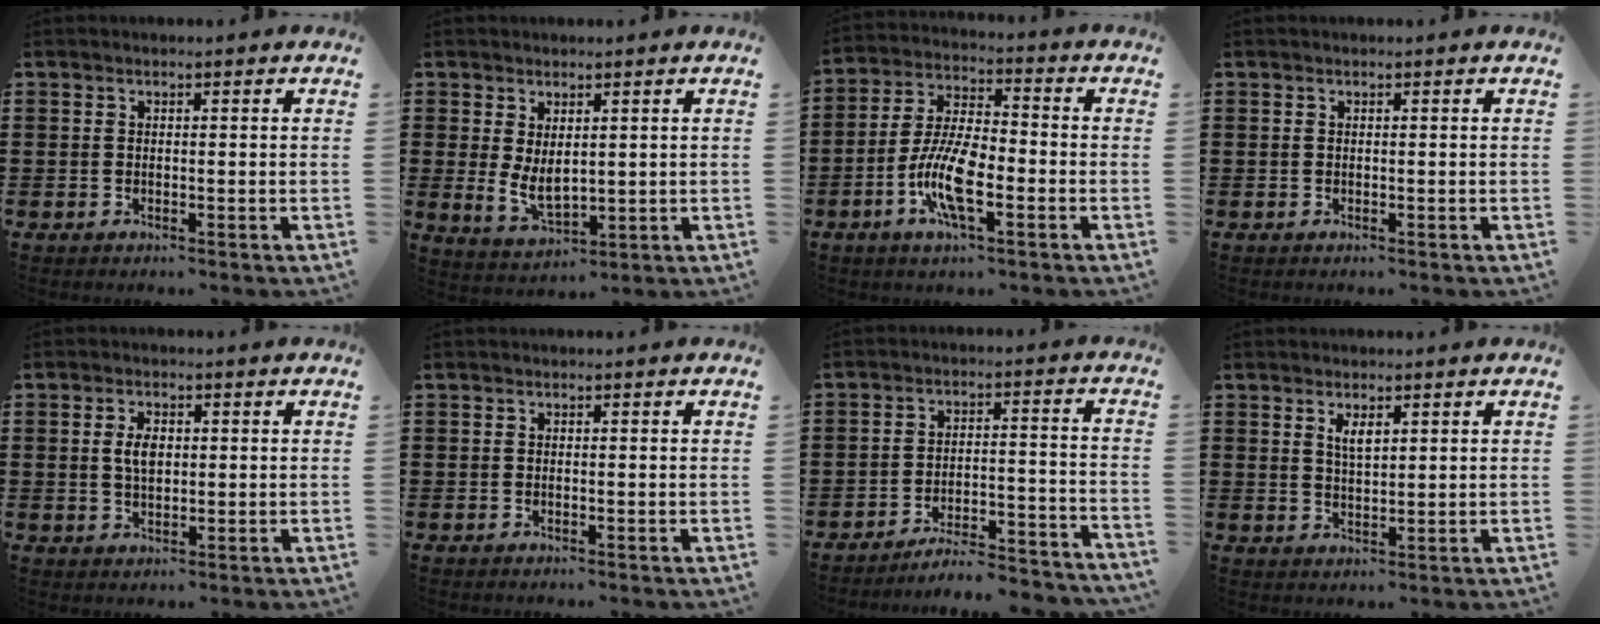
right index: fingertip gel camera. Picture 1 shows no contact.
{"total": 4.3, "force": [0.6, 2.5, 3.5], "torque": [-0.073, 0.000, 0.013]}
{"total": 10.0, "force": [-3.6, 3.1, 8.8], "torque": [-0.196, -0.011, -0.071]}
{"total": 0.0}
{"total": 3.5, "force": [0.4, 1.9, 2.9], "torque": [-0.059, 0.010, 0.005]}
{"total": 0.0}
{"total": 6.2, "force": [-6.0, 0.1, 1.7], "torque": [-0.025, 0.006, -0.116]}
{"total": 2.5, "force": [1.4, 1.0, 1.9], "torque": [-0.031, 0.000, 0.023]}